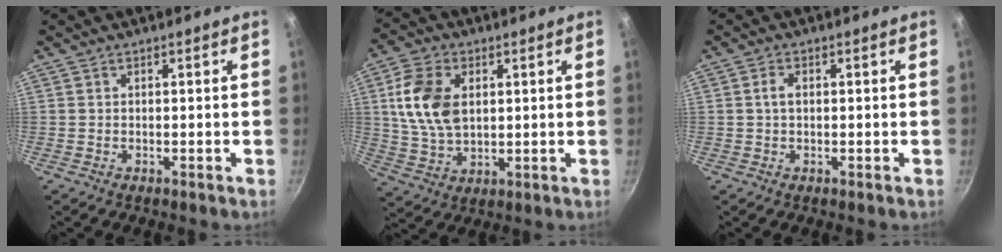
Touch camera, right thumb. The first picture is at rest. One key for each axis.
{"total": 12.4, "fx": 2.5, "fy": 8.1, "fz": 9.0, "tx": -0.160, "ty": -0.008, "tz": 0.051}
{"total": 2.1, "fx": 0.3, "fy": 1.3, "fz": 1.7, "tx": -0.029, "ty": 0.005, "tz": 0.004}